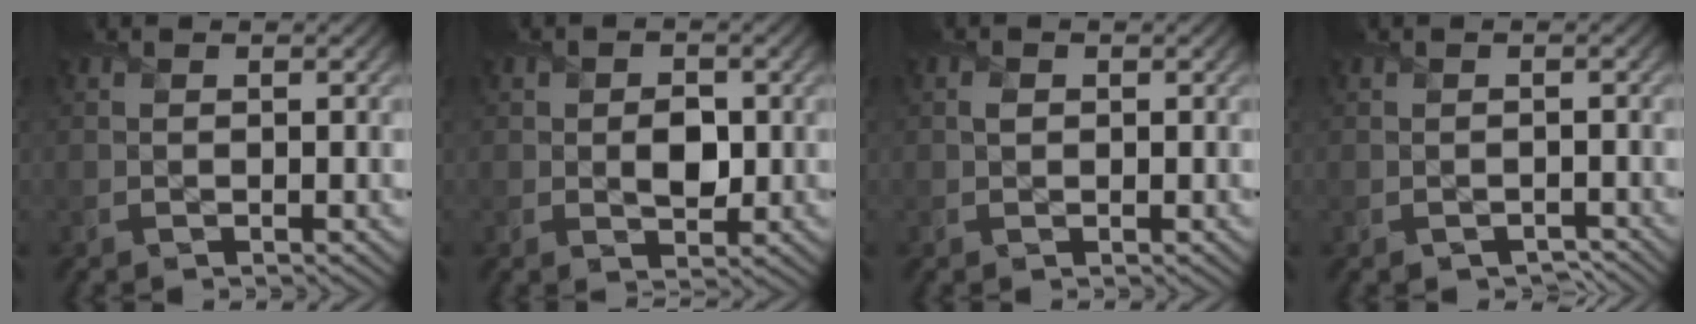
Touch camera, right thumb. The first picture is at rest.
{"total": 2.9, "force": [-0.1, 2.1, 2.0], "torque": [-0.033, -0.009, 0.000]}
{"total": 0.7, "force": [0.1, 0.7, 0.2], "torque": [-0.003, -0.003, 0.002]}
{"total": 1.2, "force": [-1.1, 0.5, 0.2], "torque": [0.000, -0.010, -0.016]}